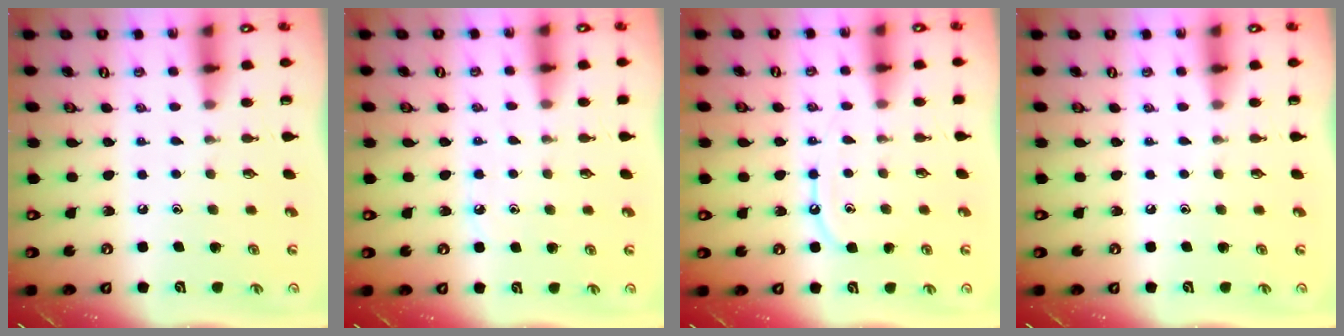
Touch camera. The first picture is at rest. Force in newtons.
{"total": 4.4, "press": 4.4, "slide": 0.6}
{"total": 7.3, "press": 7.2, "slide": 0.8}
{"total": 0.0}